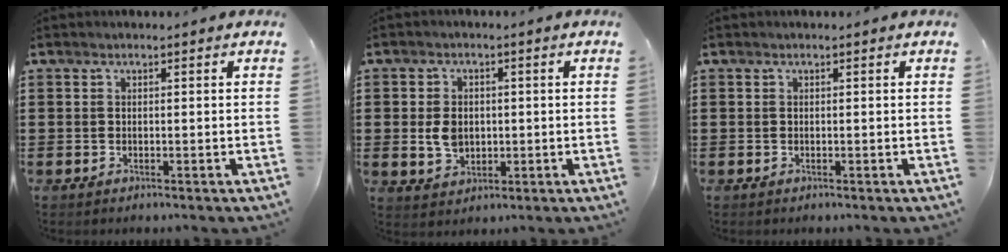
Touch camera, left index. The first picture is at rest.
{"total": 4.2, "force": [0.0, 3.2, 2.8], "torque": [-0.058, 0.003, -0.005]}
{"total": 0.0}